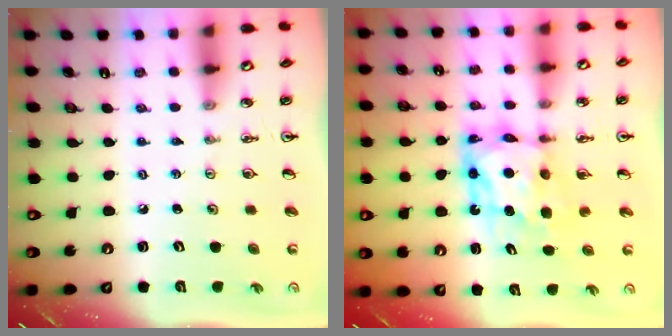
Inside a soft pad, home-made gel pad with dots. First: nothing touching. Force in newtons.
{"total": 8.9, "press": 8.8, "slide": 0.9}